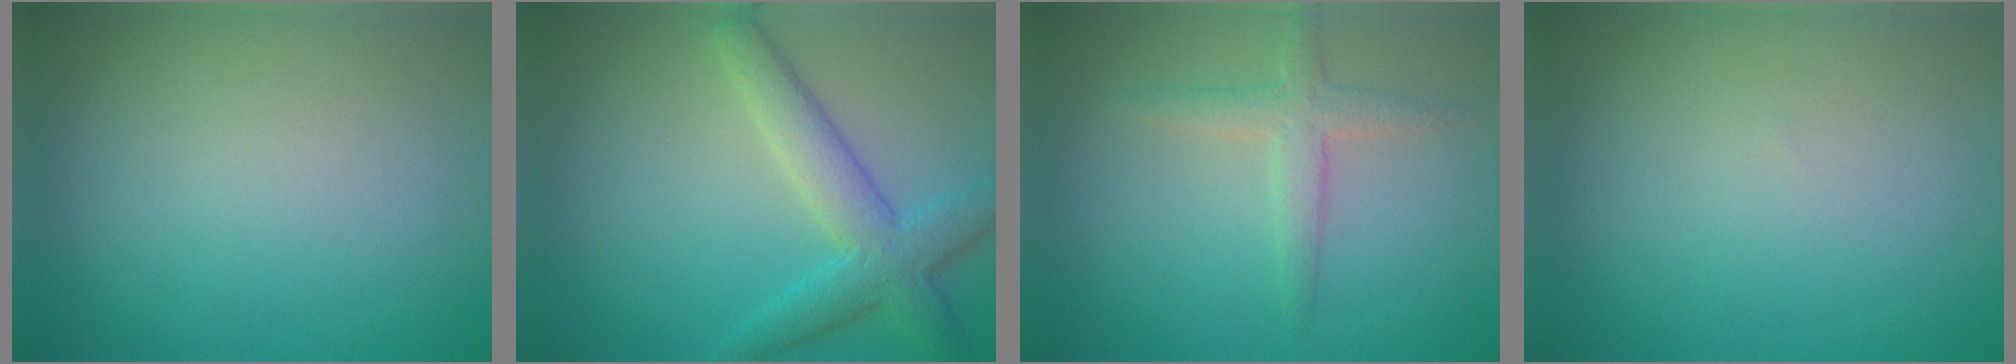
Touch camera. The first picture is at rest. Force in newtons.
{"total": 4.8, "press": 4.8, "slide": 0.2}
{"total": 2.5, "press": 2.4, "slide": 0.3}
{"total": 0.0}